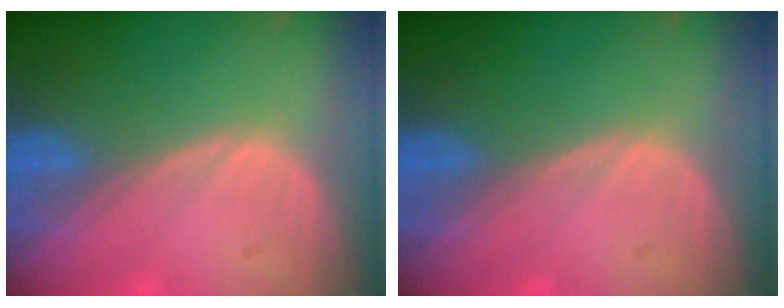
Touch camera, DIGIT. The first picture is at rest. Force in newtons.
{"total": 0.0}